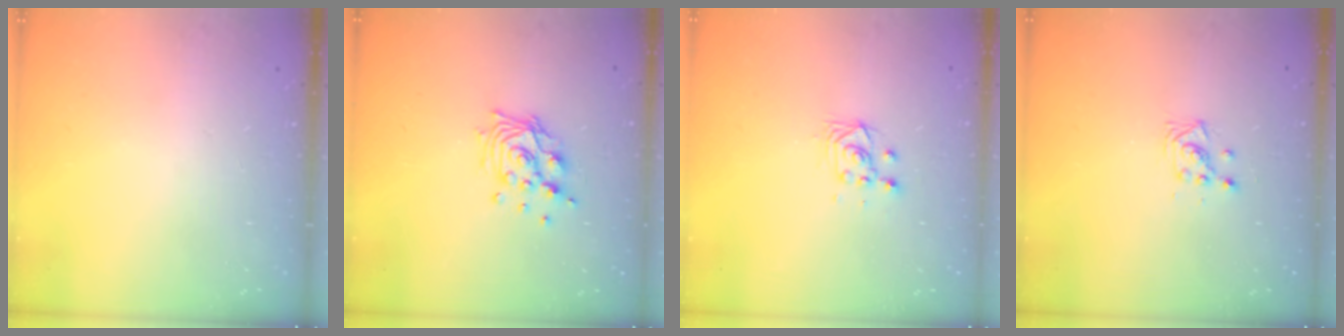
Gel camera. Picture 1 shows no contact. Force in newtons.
{"total": 11.1, "press": 10.9, "slide": 1.6}
{"total": 3.3, "press": 3.2, "slide": 0.7}
{"total": 3.3, "press": 3.3, "slide": 0.4}